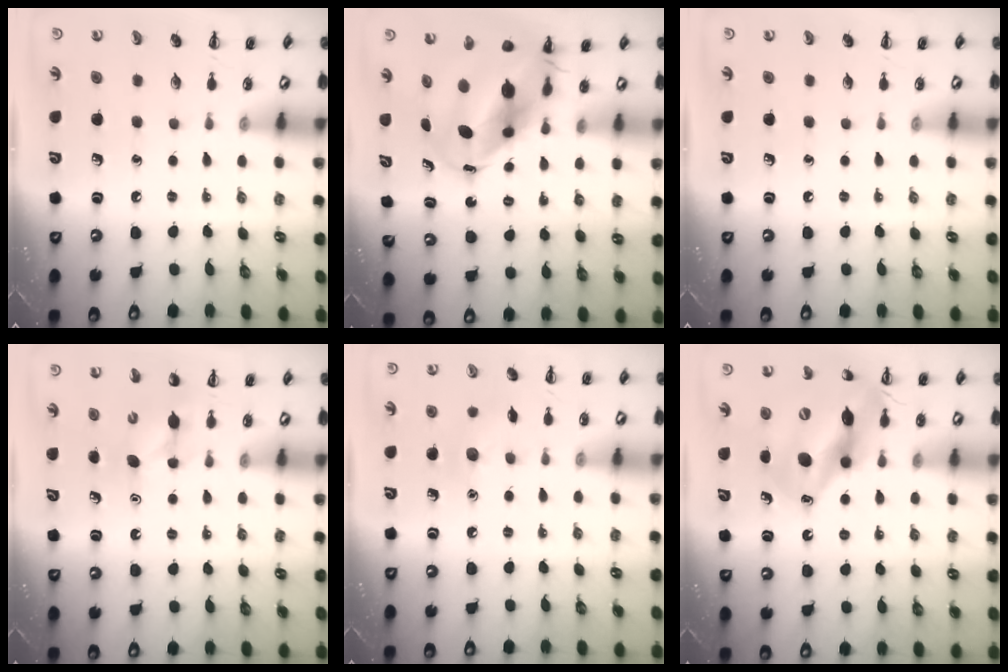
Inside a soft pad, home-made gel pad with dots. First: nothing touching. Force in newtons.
{"total": 10.3, "press": 10.0, "slide": 2.8}
{"total": 0.0}
{"total": 4.3, "press": 4.1, "slide": 1.3}
{"total": 7.2, "press": 6.9, "slide": 1.9}
{"total": 14.9, "press": 14.3, "slide": 4.2}